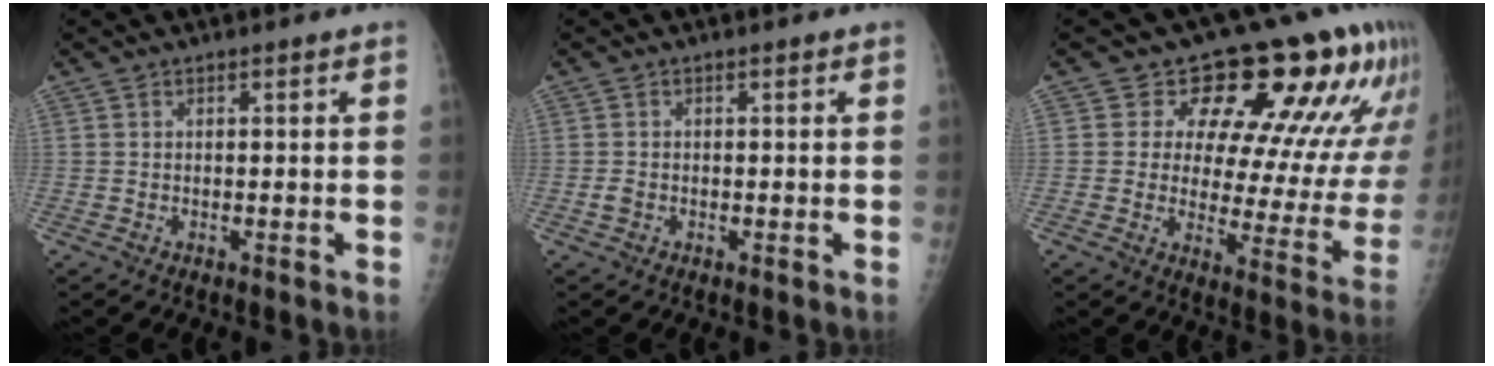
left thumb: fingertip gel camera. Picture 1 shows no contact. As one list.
[{"total": 1.3, "force": [0.0, 1.0, 0.8], "torque": [-0.009, 0.000, 0.001]}, {"total": 18.9, "force": [11.2, 8.7, 12.4], "torque": [-0.106, -0.056, 0.135]}]